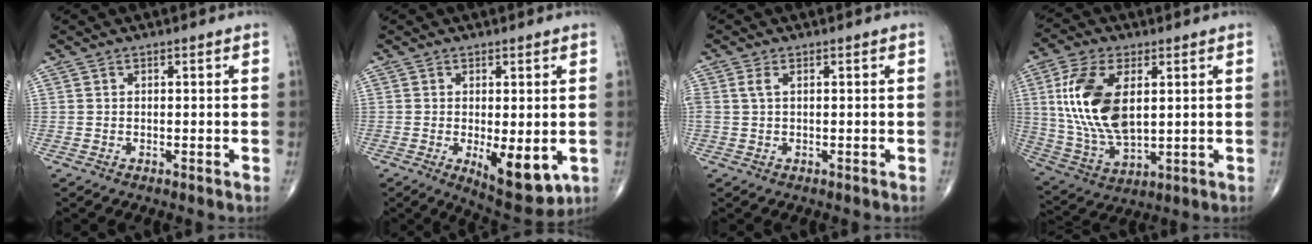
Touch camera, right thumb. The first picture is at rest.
{"total": 9.4, "force": [-2.1, 3.8, 8.3], "torque": [-0.110, -0.023, -0.021]}
{"total": 1.9, "force": [0.6, 0.9, 1.5], "torque": [-0.043, 0.008, 0.015]}
{"total": 16.7, "force": [3.5, 8.8, 13.8], "torque": [-0.273, -0.012, 0.074]}